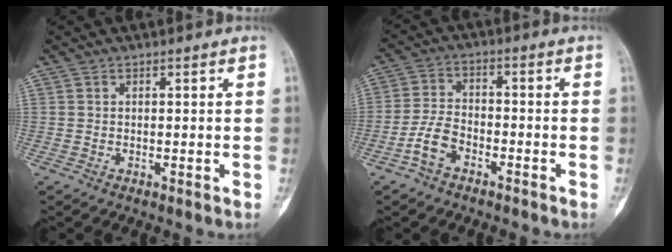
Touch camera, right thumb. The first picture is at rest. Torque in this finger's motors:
{"motor_torque": [0.15, 0.22, 0.34, 0.24, 0.11]}